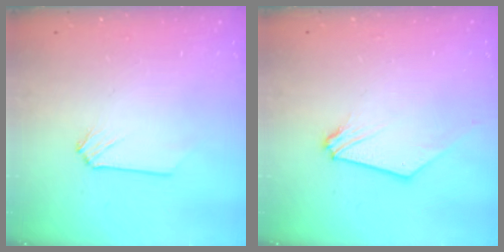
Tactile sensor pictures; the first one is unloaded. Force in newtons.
{"total": 0.6, "press": 0.6, "slide": 0.1}